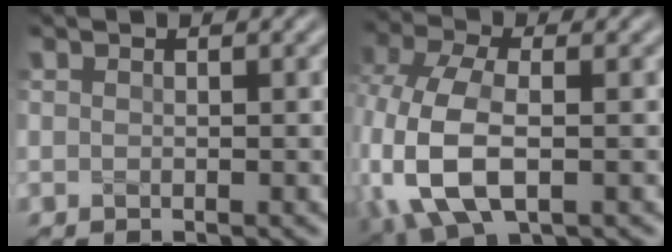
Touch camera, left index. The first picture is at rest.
{"total": 9.3, "force": [-1.3, 5.6, 7.3], "torque": [-0.196, -0.014, -0.023]}